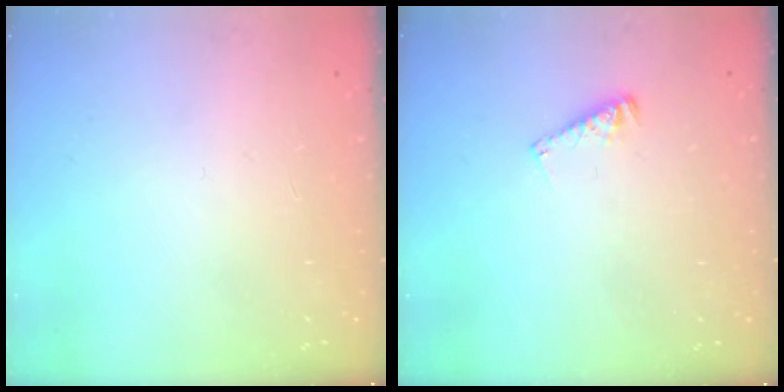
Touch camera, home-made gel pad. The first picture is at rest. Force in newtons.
{"total": 3.4, "press": 3.3, "slide": 0.5}